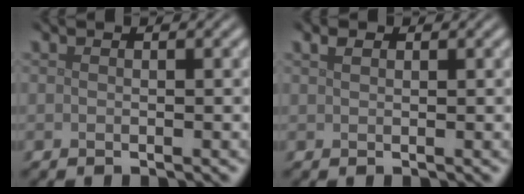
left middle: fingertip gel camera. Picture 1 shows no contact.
{"total": 0.8, "force": [0.6, 0.4, 0.4], "torque": [-0.012, 0.002, 0.011]}